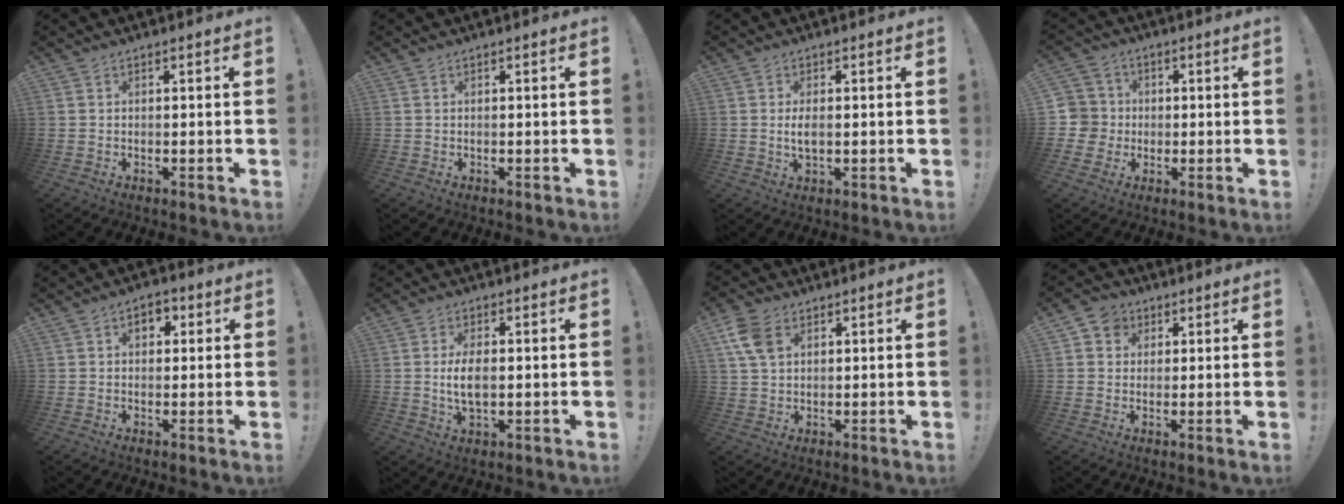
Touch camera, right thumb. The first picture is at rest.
{"total": 0.0}
{"total": 2.8, "force": [-0.3, 1.3, 2.5], "torque": [-0.045, -0.002, -0.008]}
{"total": 7.0, "force": [-0.3, 6.9, 1.2], "torque": [-0.025, 0.004, -0.003]}
{"total": 4.4, "force": [0.9, 3.2, 2.9], "torque": [-0.029, 0.004, 0.011]}
{"total": 6.6, "force": [0.0, 3.3, 5.7], "torque": [-0.100, -0.008, -0.006]}
{"total": 8.3, "force": [3.3, 5.5, 5.2], "torque": [-0.102, -0.002, 0.064]}
{"total": 5.2, "force": [1.5, 4.7, 1.6], "torque": [-0.026, 0.002, 0.030]}